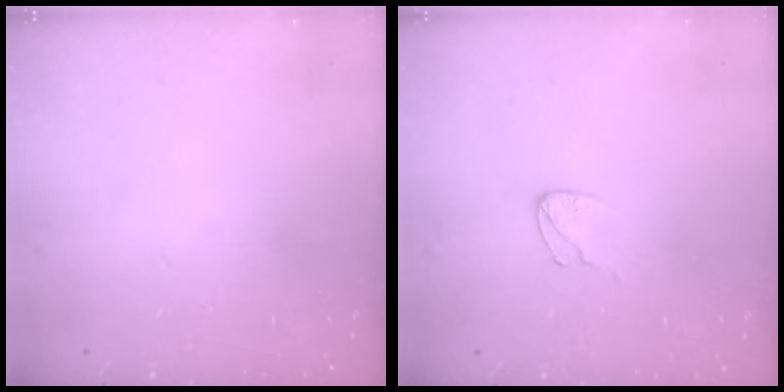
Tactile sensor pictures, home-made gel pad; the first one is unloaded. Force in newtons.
{"total": 5.4, "press": 5.4, "slide": 0.3}